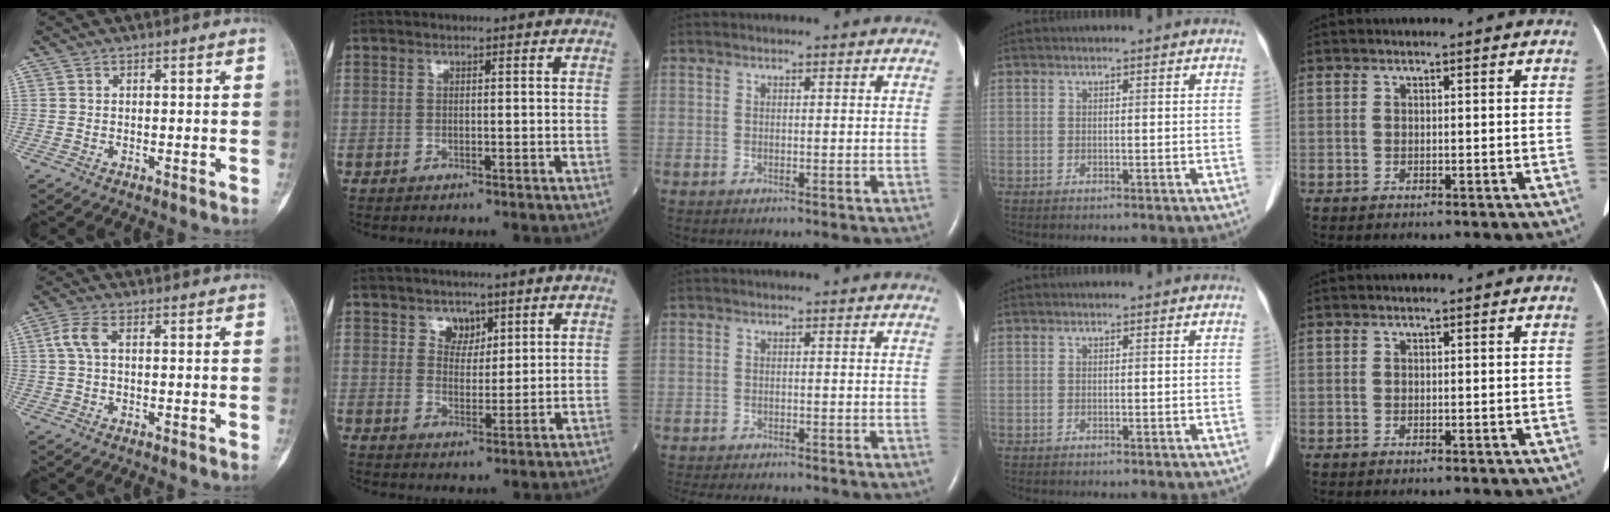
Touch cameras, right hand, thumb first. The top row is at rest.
{"thumb": {"total": 3.7, "force": [0.6, 1.8, 3.2], "torque": [-0.085, 0.011, 0.010]}, "index": {"total": 3.6, "force": [2.2, 2.6, 1.2], "torque": [-0.011, 0.000, 0.039]}, "middle": {"total": 7.5, "force": [-6.8, 1.3, 2.9], "torque": [-0.042, -0.009, -0.094]}}